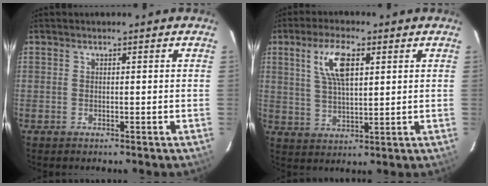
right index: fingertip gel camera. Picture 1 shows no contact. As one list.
[{"total": 8.4, "force": [3.3, 3.1, 7.1], "torque": [-0.138, 0.006, 0.065]}]